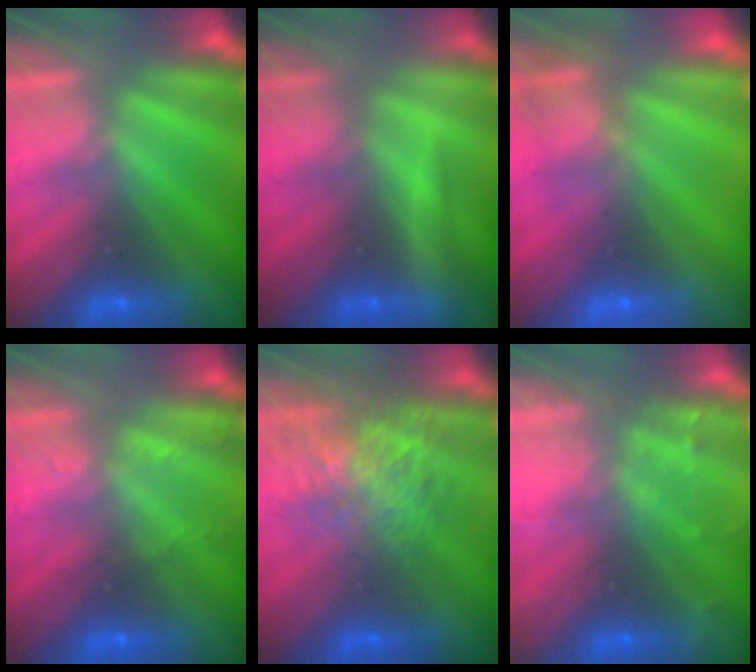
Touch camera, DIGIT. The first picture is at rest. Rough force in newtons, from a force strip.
{"total": 2.2}
{"total": 10.8}
{"total": 2.1}
{"total": 7.6}
{"total": 8.6}